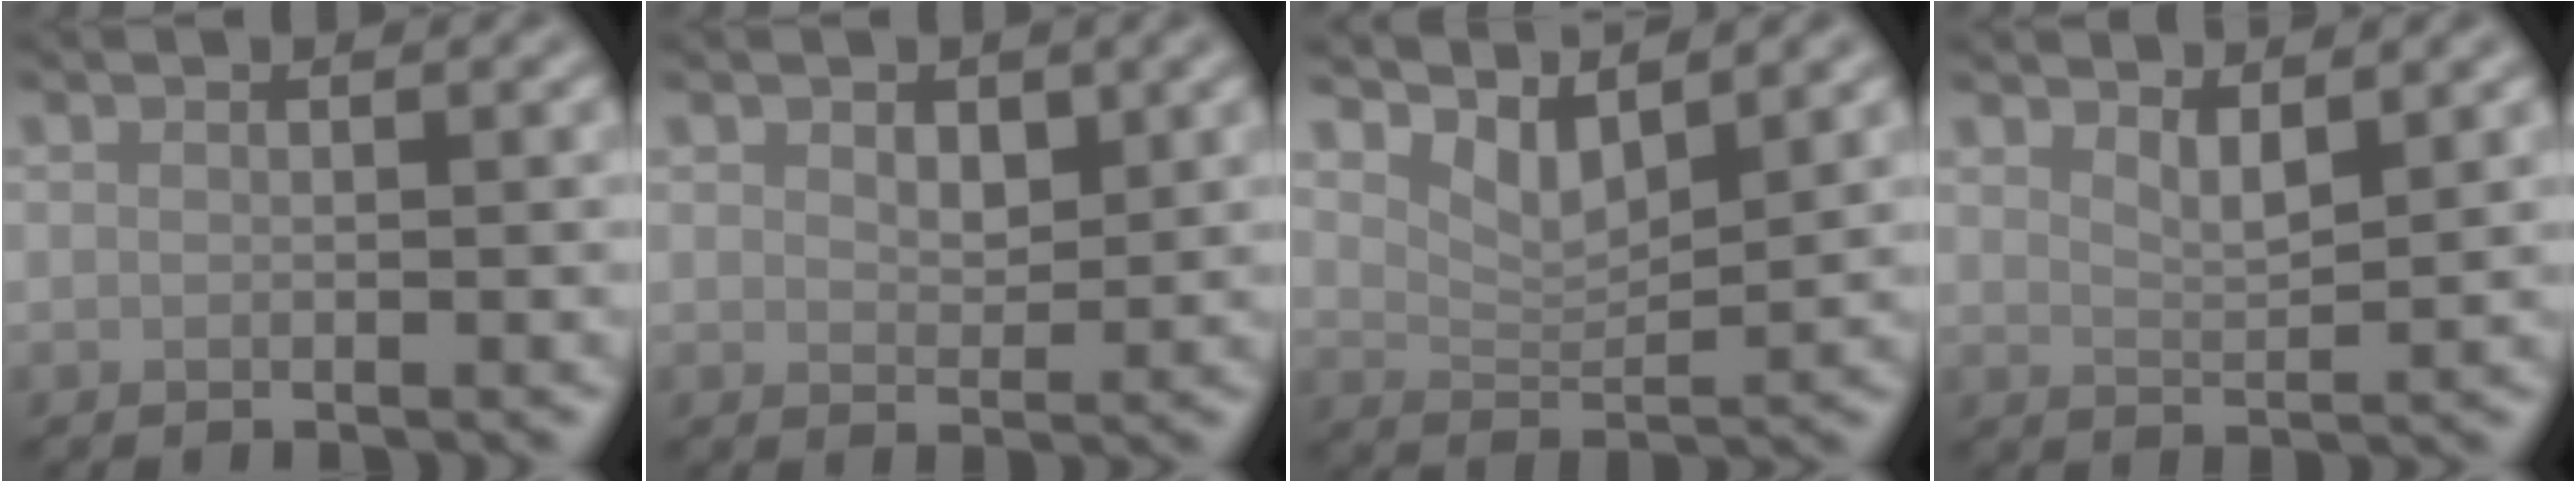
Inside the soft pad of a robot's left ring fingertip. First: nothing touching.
{"total": 1.8, "force": [1.0, 1.0, 1.1], "torque": [-0.020, -0.003, 0.019]}
{"total": 3.5, "force": [2.9, 0.8, 1.8], "torque": [-0.043, -0.010, 0.057]}
{"total": 2.2, "force": [1.6, 0.5, 1.4], "torque": [-0.024, -0.008, 0.031]}